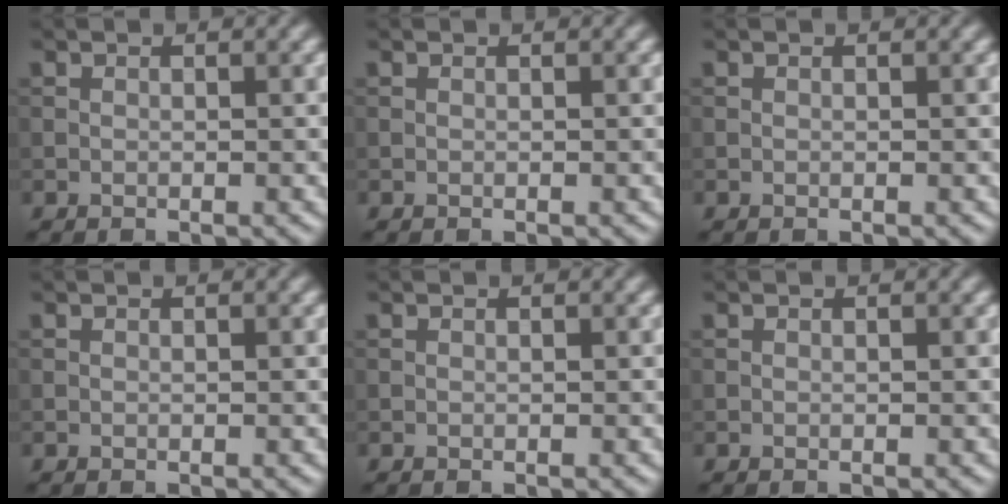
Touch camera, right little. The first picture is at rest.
{"total": 0.0}
{"total": 0.0}
{"total": 0.0}
{"total": 0.0}
{"total": 0.0}